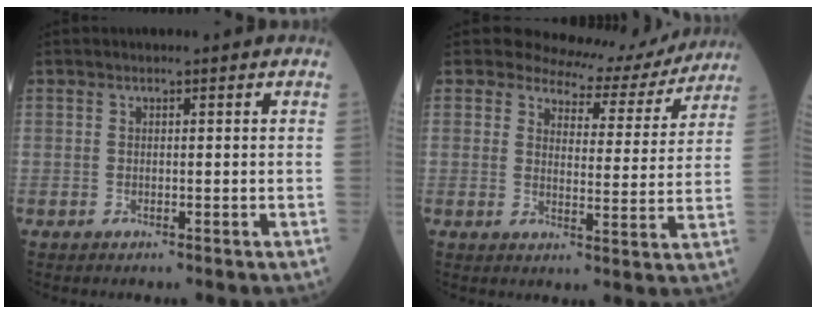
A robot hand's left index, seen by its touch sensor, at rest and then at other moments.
{"total": 10.5, "force": [9.9, 3.5, 0.6], "torque": [0.001, -0.015, 0.108]}